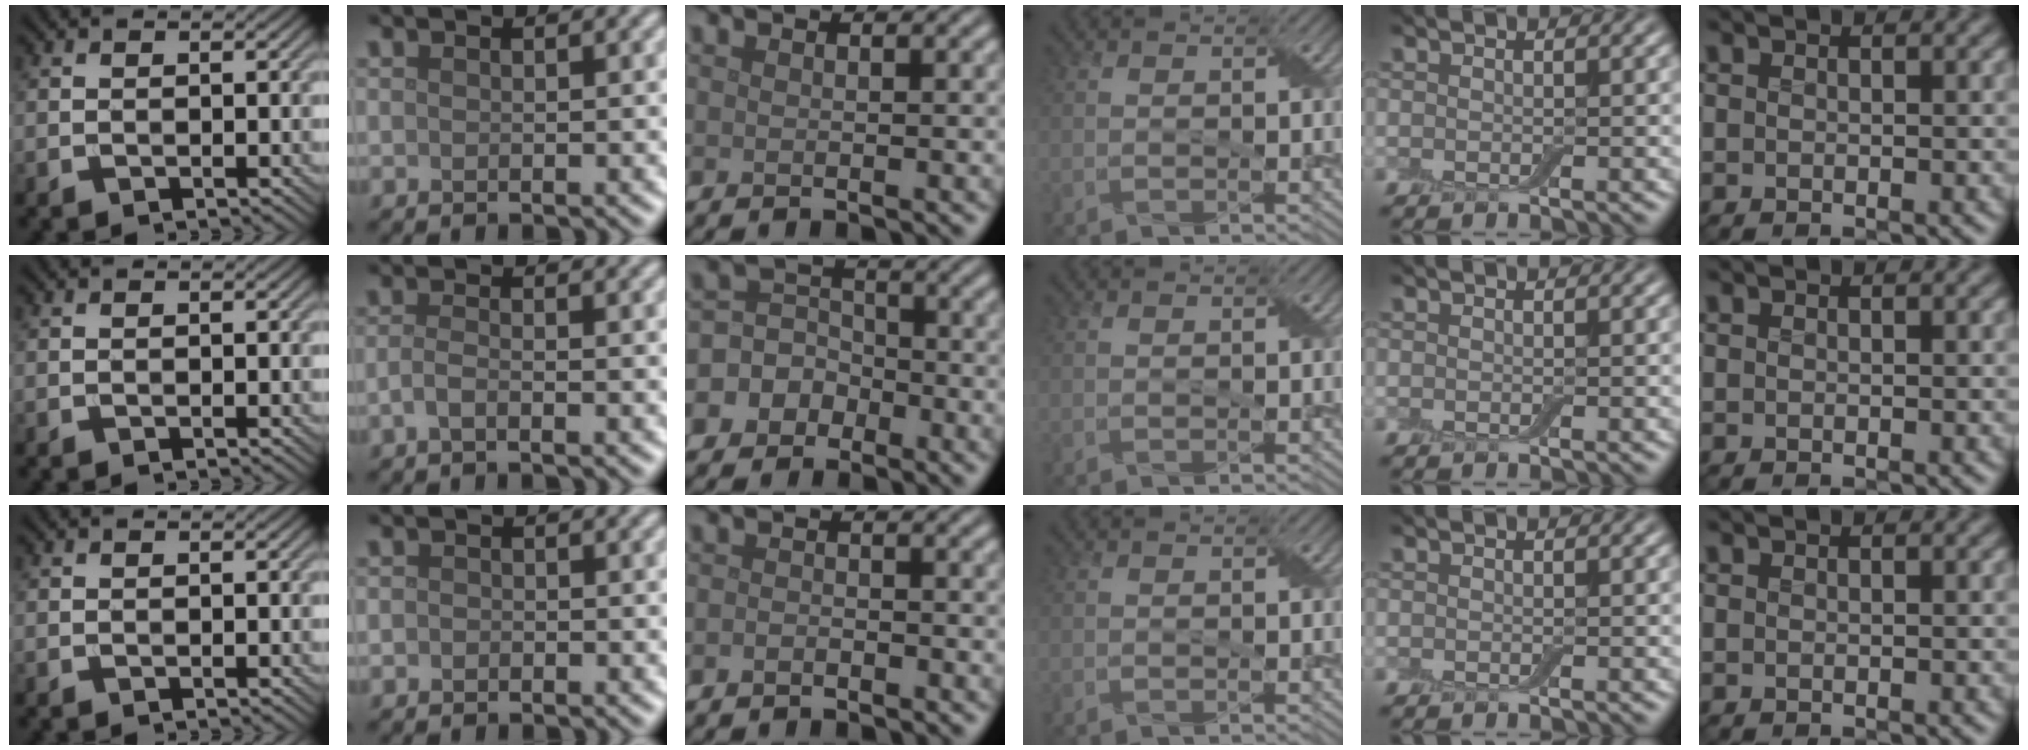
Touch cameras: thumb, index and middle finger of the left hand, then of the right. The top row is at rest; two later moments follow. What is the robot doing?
{"motion": "fold", "object": "cloth"}